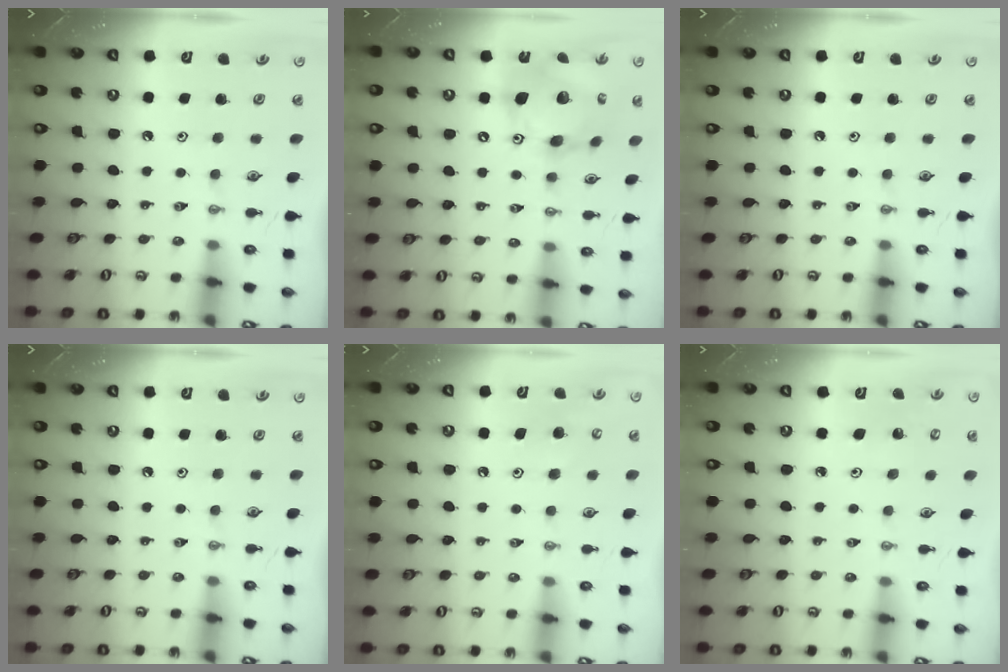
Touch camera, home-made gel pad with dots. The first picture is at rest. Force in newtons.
{"total": 17.4, "press": 17.3, "slide": 2.2}
{"total": 0.0}
{"total": 0.0}
{"total": 7.4, "press": 7.4, "slide": 0.8}
{"total": 3.3, "press": 3.2, "slide": 0.5}